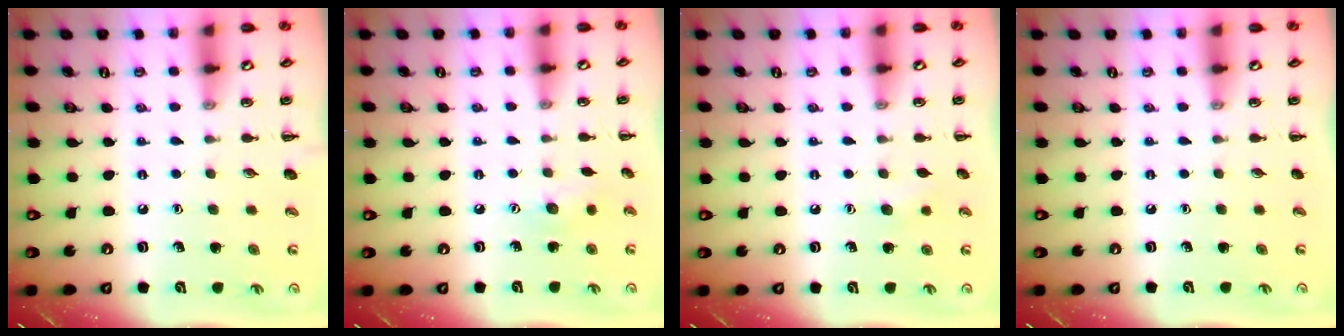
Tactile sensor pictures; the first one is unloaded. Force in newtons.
{"total": 6.9, "press": 6.8, "slide": 1.3}
{"total": 5.2, "press": 5.0, "slide": 1.3}
{"total": 0.0}